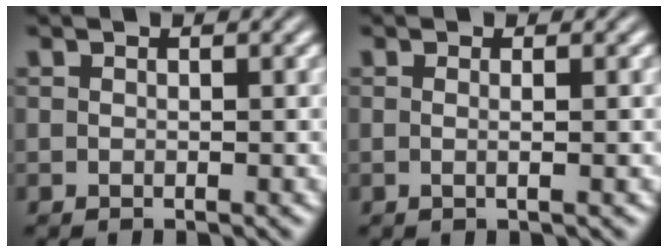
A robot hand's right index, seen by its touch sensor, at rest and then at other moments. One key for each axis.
{"total": 1.2, "fx": -0.3, "fy": -0.7, "fz": 0.9, "tx": -0.020, "ty": -0.007, "tz": -0.002}